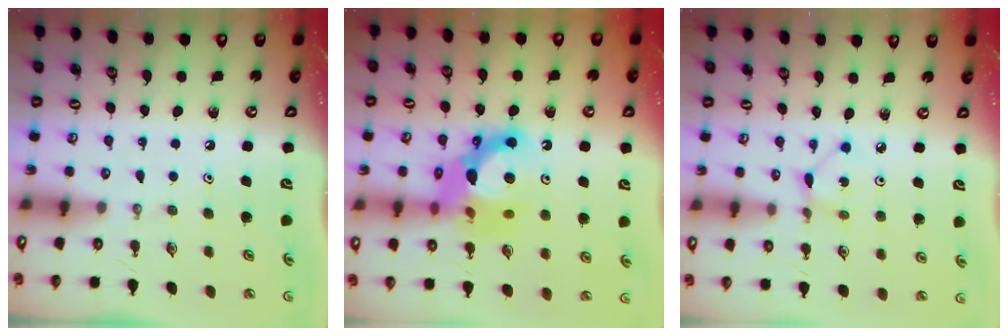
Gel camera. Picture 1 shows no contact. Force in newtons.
{"total": 15.1, "press": 15.0, "slide": 1.8}
{"total": 2.9, "press": 2.9, "slide": 0.2}